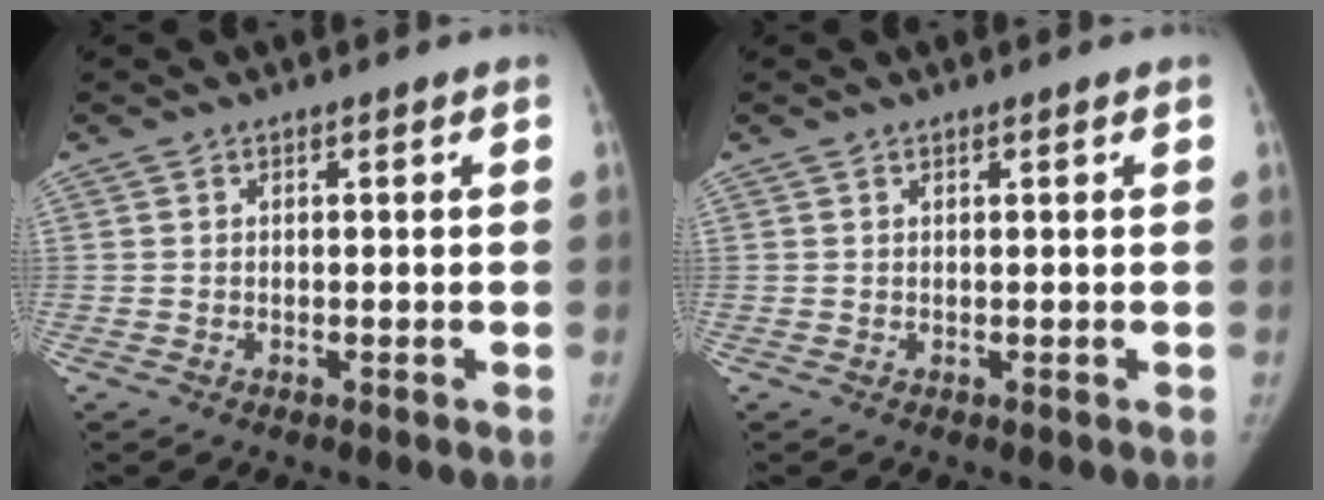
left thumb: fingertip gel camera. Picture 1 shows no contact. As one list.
[{"total": 0.0}]